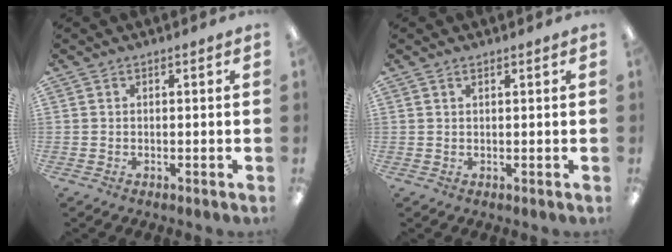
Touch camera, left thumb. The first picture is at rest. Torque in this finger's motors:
{"motor_torque": [-0.22, -0.29, -0.47, 0.21, -0.07]}